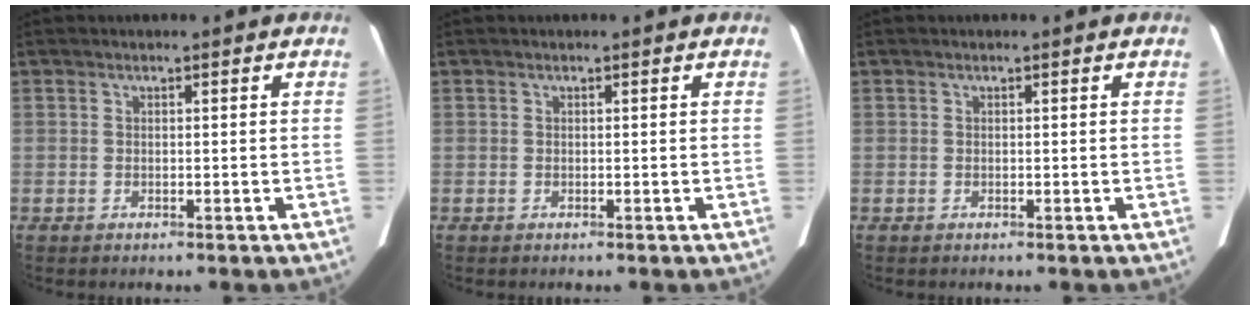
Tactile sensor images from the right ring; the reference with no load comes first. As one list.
[{"total": 0.0}, {"total": 0.0}]